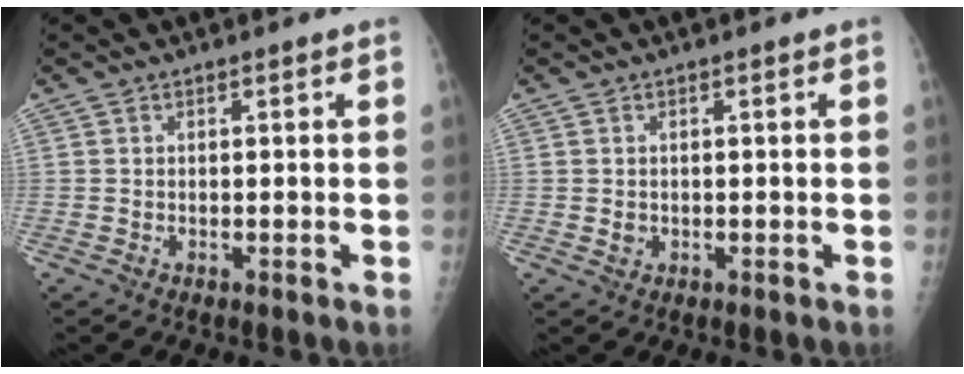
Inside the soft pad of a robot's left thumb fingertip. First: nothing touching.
{"total": 1.6, "force": [-0.1, 1.5, 0.7], "torque": [-0.004, 0.002, 0.001]}